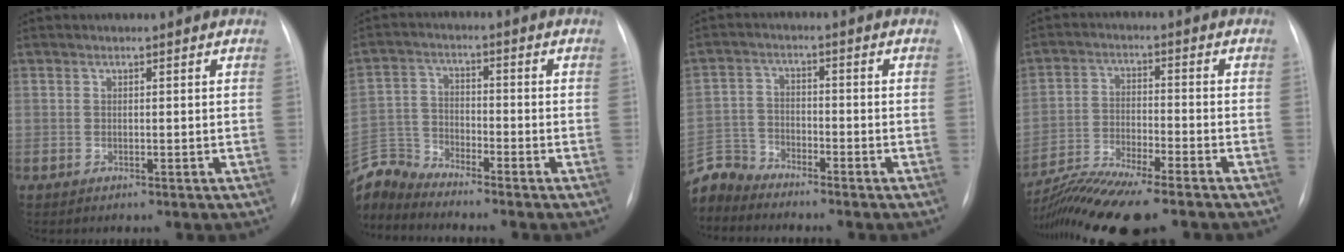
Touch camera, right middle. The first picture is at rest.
{"total": 7.1, "force": [-7.1, -0.3, -0.2], "torque": [-0.002, 0.006, -0.143]}
{"total": 6.2, "force": [-6.1, 1.0, -0.8], "torque": [0.016, 0.005, -0.126]}
{"total": 12.3, "force": [-10.4, 0.4, 6.5], "torque": [-0.119, -0.018, -0.178]}